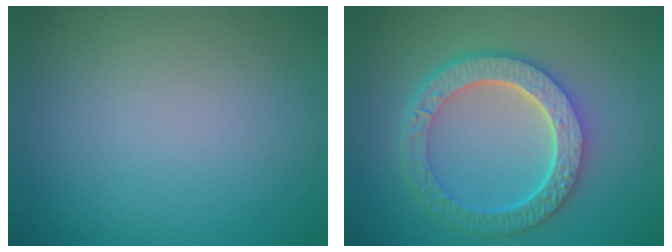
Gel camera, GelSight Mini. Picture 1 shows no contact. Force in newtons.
{"total": 6.4, "press": 4.9, "slide": 4.0}